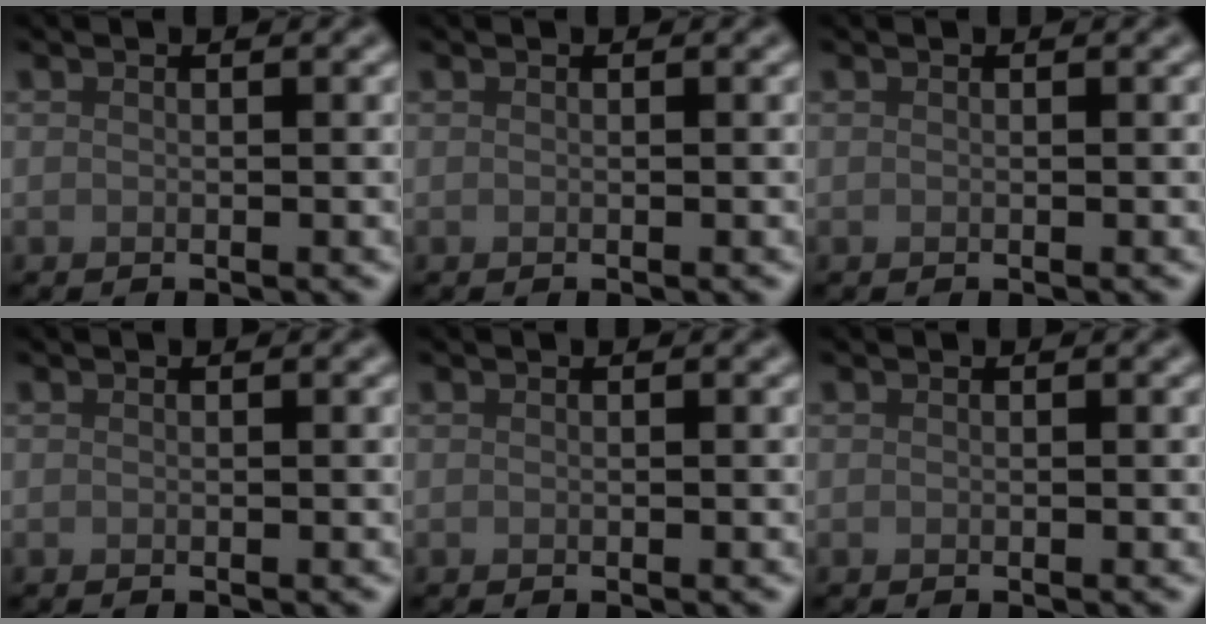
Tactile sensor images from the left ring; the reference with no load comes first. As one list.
[{"total": 0.0}, {"total": 0.0}, {"total": 0.0}, {"total": 0.0}, {"total": 0.0}]